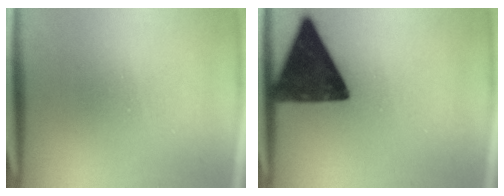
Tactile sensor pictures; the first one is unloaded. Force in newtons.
{"total": 13.4}